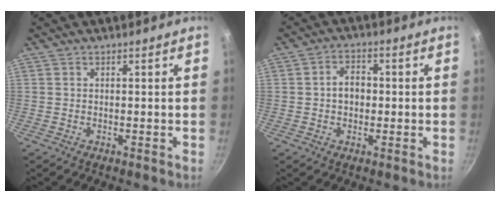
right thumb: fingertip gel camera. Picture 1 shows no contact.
{"total": 4.9, "force": [-0.1, 3.7, 3.2], "torque": [-0.029, 0.012, -0.006]}